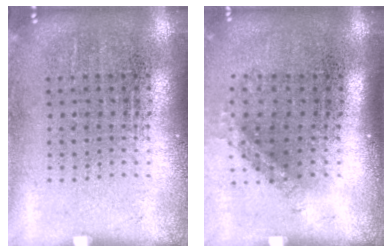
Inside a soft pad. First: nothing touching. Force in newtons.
{"total": 1.3, "press": 0.9, "slide": 0.9}